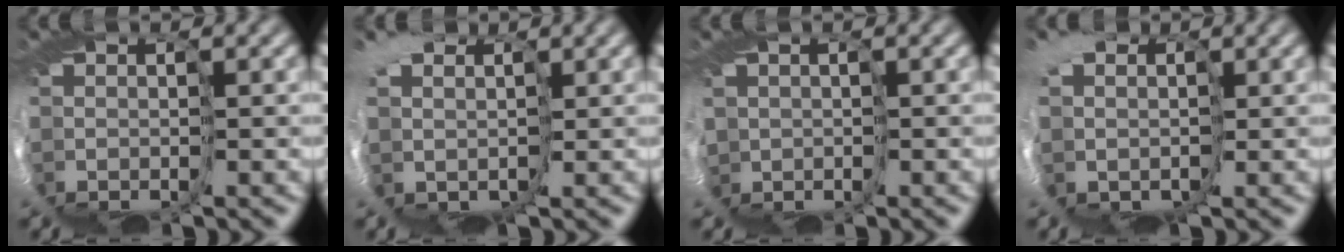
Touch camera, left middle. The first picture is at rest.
{"total": 4.6, "force": [1.7, 3.7, 2.0], "torque": [-0.040, -0.016, 0.018]}
{"total": 4.9, "force": [0.6, 4.3, 2.3], "torque": [-0.099, -0.002, 0.003]}
{"total": 5.4, "force": [1.0, 4.6, 2.6], "torque": [-0.055, -0.017, 0.003]}